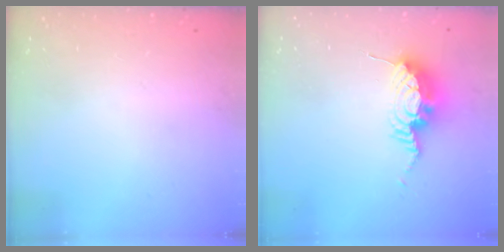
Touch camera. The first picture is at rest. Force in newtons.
{"total": 10.4, "press": 10.4, "slide": 0.5}